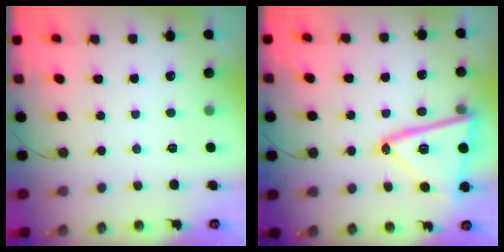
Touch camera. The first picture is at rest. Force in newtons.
{"total": 19.7, "press": 19.7, "slide": 1.4}